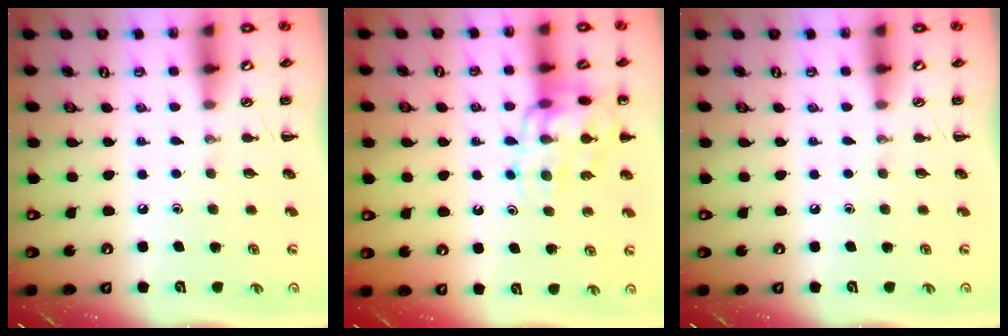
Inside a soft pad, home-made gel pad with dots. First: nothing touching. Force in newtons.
{"total": 14.3, "press": 14.1, "slide": 2.4}
{"total": 0.0}